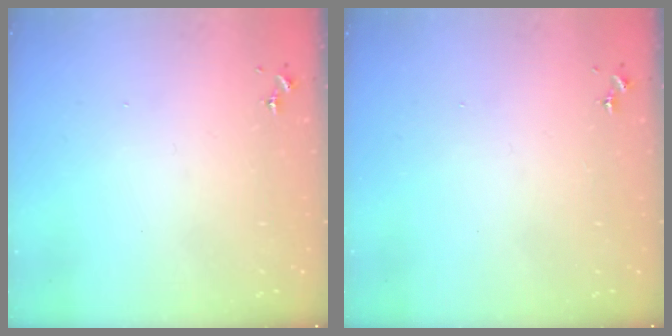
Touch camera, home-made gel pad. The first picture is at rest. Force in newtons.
{"total": 0.0}